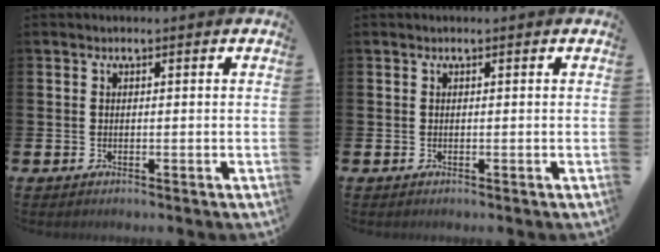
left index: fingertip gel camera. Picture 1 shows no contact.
{"total": 0.0}